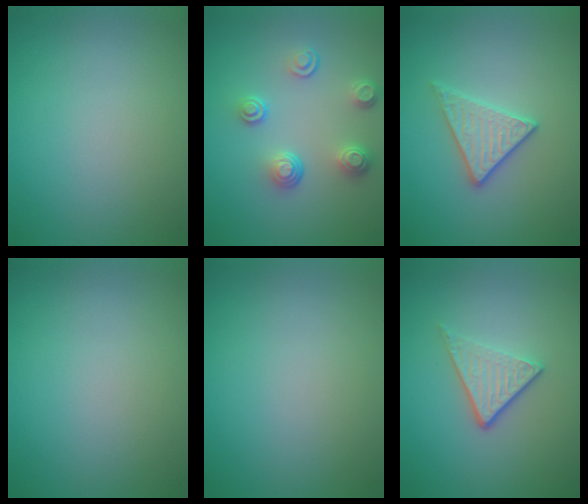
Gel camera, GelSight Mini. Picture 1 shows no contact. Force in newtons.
{"total": 3.8, "press": 2.8, "slide": 2.5}
{"total": 2.8, "press": 2.7, "slide": 0.8}
{"total": 0.0}
{"total": 0.0}
{"total": 3.6, "press": 2.6, "slide": 2.5}